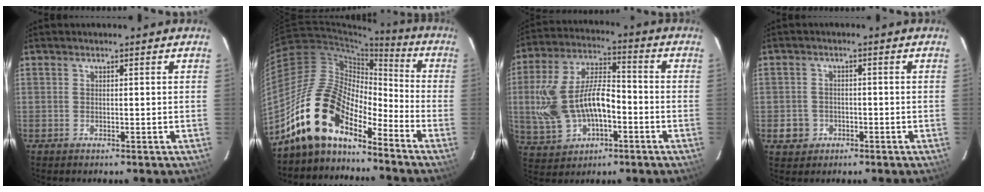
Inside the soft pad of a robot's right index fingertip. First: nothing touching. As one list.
[{"total": 15.7, "force": [-12.3, 6.1, 7.5], "torque": [-0.135, 0.011, -0.240]}, {"total": 16.9, "force": [-3.1, 9.5, 13.6], "torque": [-0.302, 0.012, -0.041]}, {"total": 4.0, "force": [-1.5, 3.7, 0.6], "torque": [-0.023, 0.011, -0.020]}]